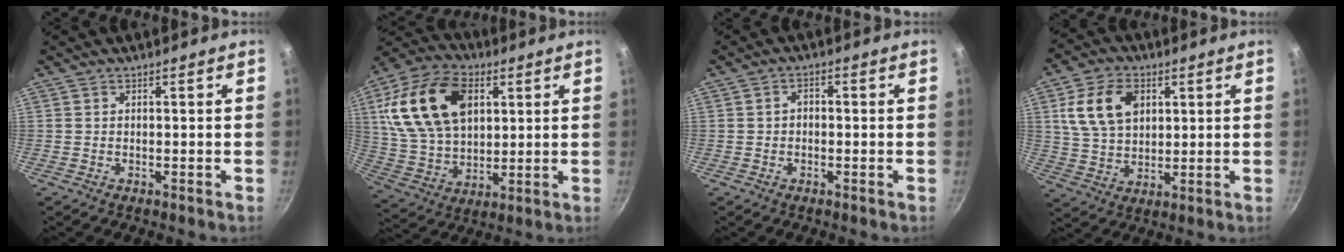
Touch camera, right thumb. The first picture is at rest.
{"total": 21.7, "force": [6.3, 14.0, 15.3], "torque": [-0.265, -0.004, 0.115]}
{"total": 2.1, "force": [-0.2, 1.5, 1.4], "torque": [-0.020, 0.011, -0.006]}
{"total": 12.0, "force": [3.7, 8.3, 7.8], "torque": [-0.123, -0.003, 0.071]}